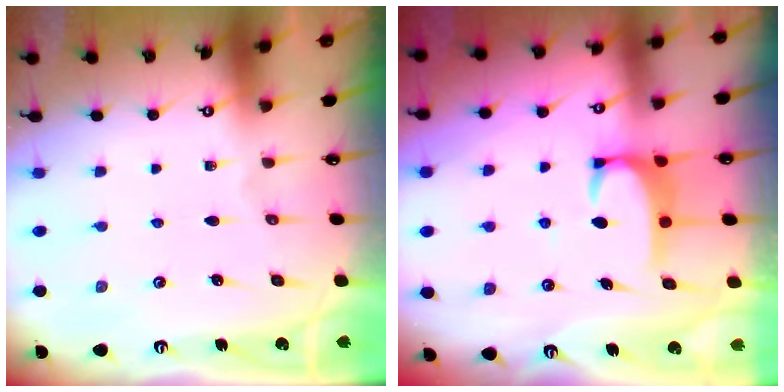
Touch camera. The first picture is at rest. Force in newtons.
{"total": 3.1, "press": 3.1, "slide": 0.4}